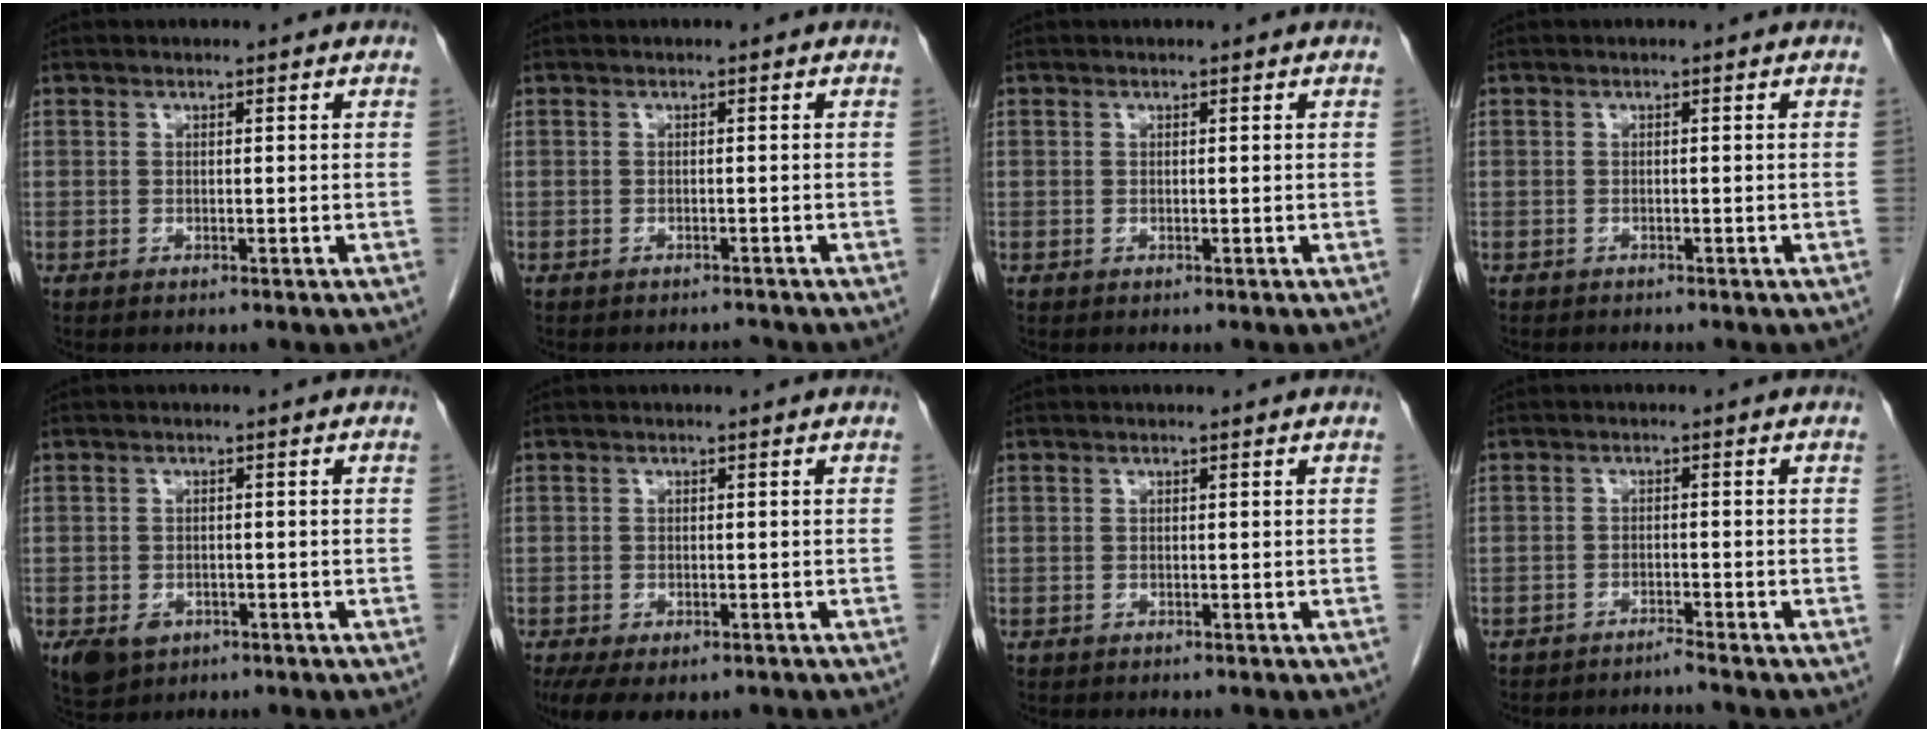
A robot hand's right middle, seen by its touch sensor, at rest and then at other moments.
{"total": 1.2, "force": [-1.2, 0.2, 0.1], "torque": [0.001, -0.003, -0.014]}
{"total": 0.0}
{"total": 1.9, "force": [-1.6, 0.7, 0.7], "torque": [-0.017, -0.003, -0.015]}
{"total": 4.4, "force": [-2.3, 3.2, 1.9], "torque": [-0.034, -0.003, -0.027]}
{"total": 7.6, "force": [-5.1, 3.5, 4.4], "torque": [-0.077, -0.013, -0.076]}
{"total": 0.7, "force": [-0.6, 0.2, 0.2], "torque": [-0.008, 0.000, -0.008]}
{"total": 3.6, "force": [-3.5, -0.8, 0.1], "torque": [0.007, -0.002, -0.053]}